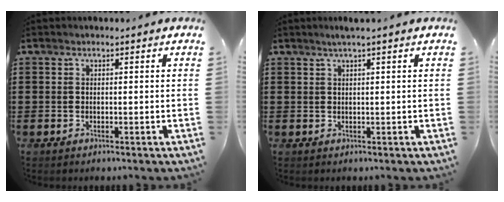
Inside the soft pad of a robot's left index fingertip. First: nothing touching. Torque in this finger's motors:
{"motor_torque": [0.36, -0.31, 0.12, 0.06]}